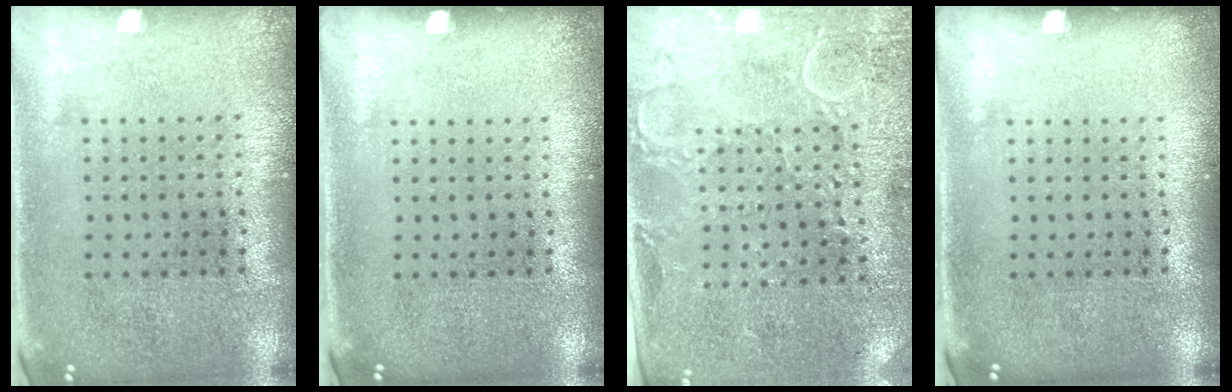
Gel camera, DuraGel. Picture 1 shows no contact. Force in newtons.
{"total": 0.0}
{"total": 2.8, "press": 2.7, "slide": 0.7}
{"total": 0.0}